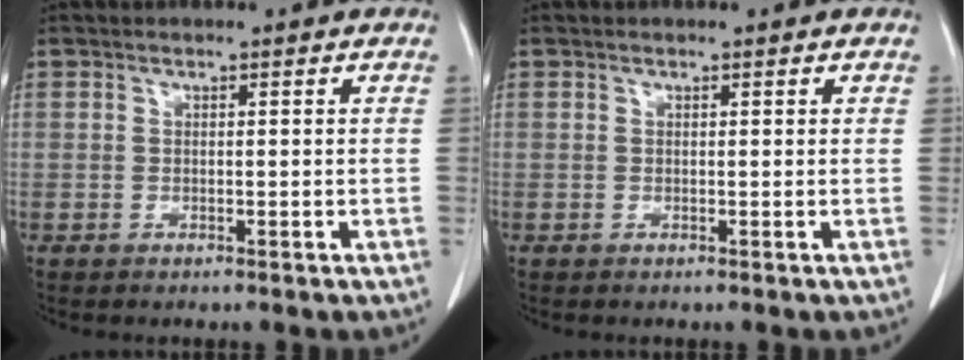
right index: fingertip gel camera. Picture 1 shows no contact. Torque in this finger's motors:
{"motor_torque": [-0.01, -0.04, 0.08, 0.02]}